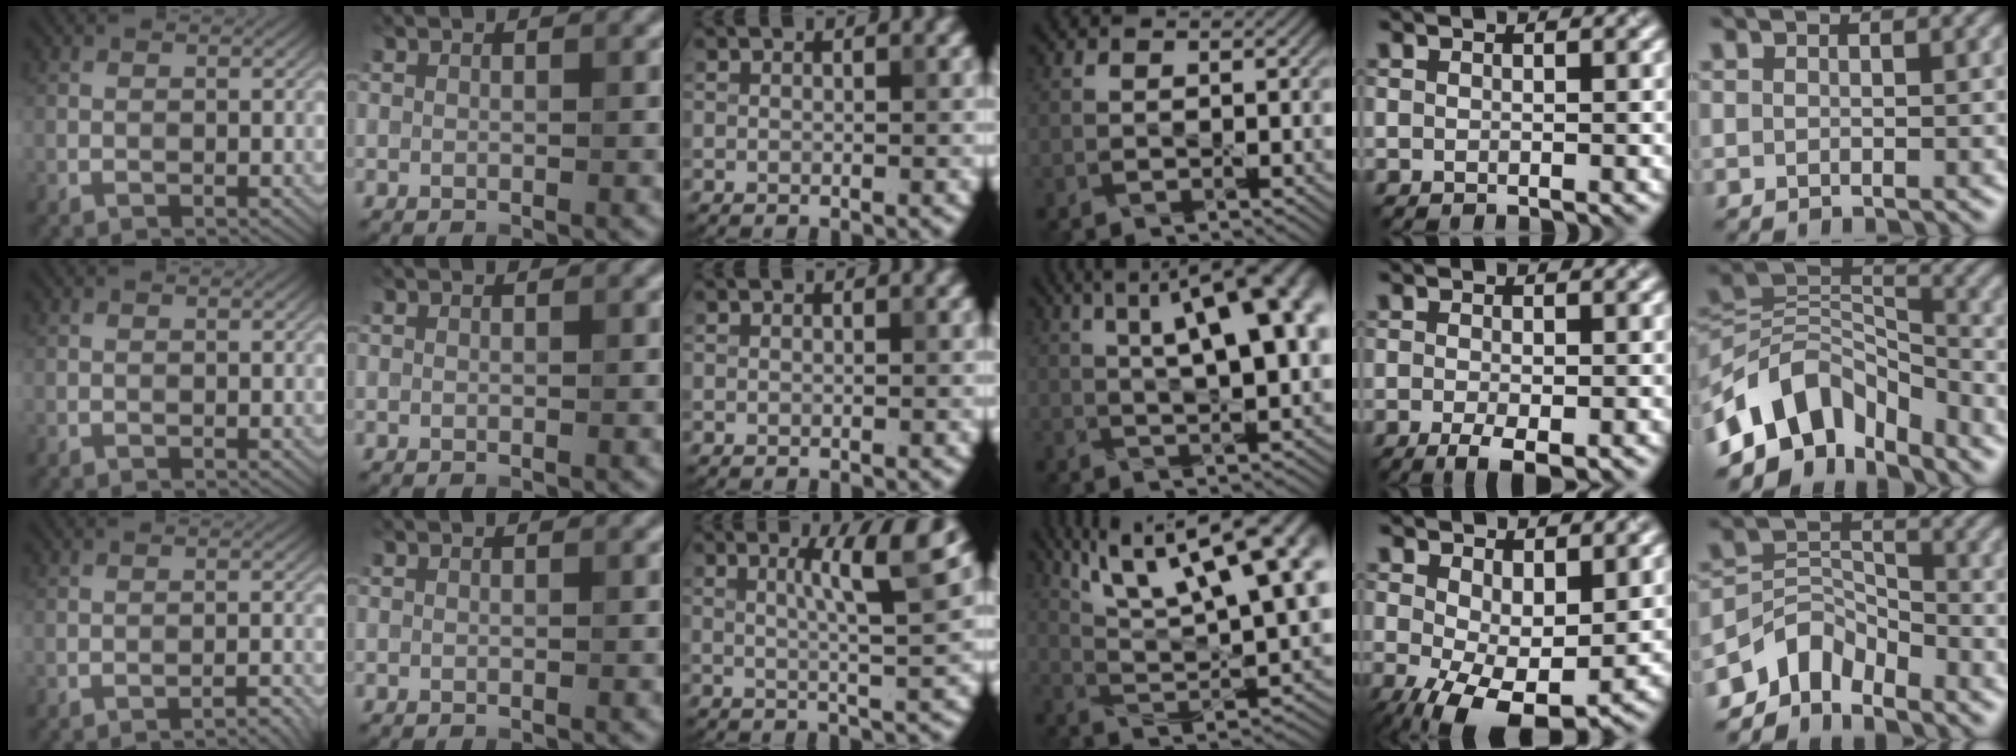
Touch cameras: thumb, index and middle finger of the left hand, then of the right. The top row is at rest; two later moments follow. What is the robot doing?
{"motion": "pour", "object": "sugar"}